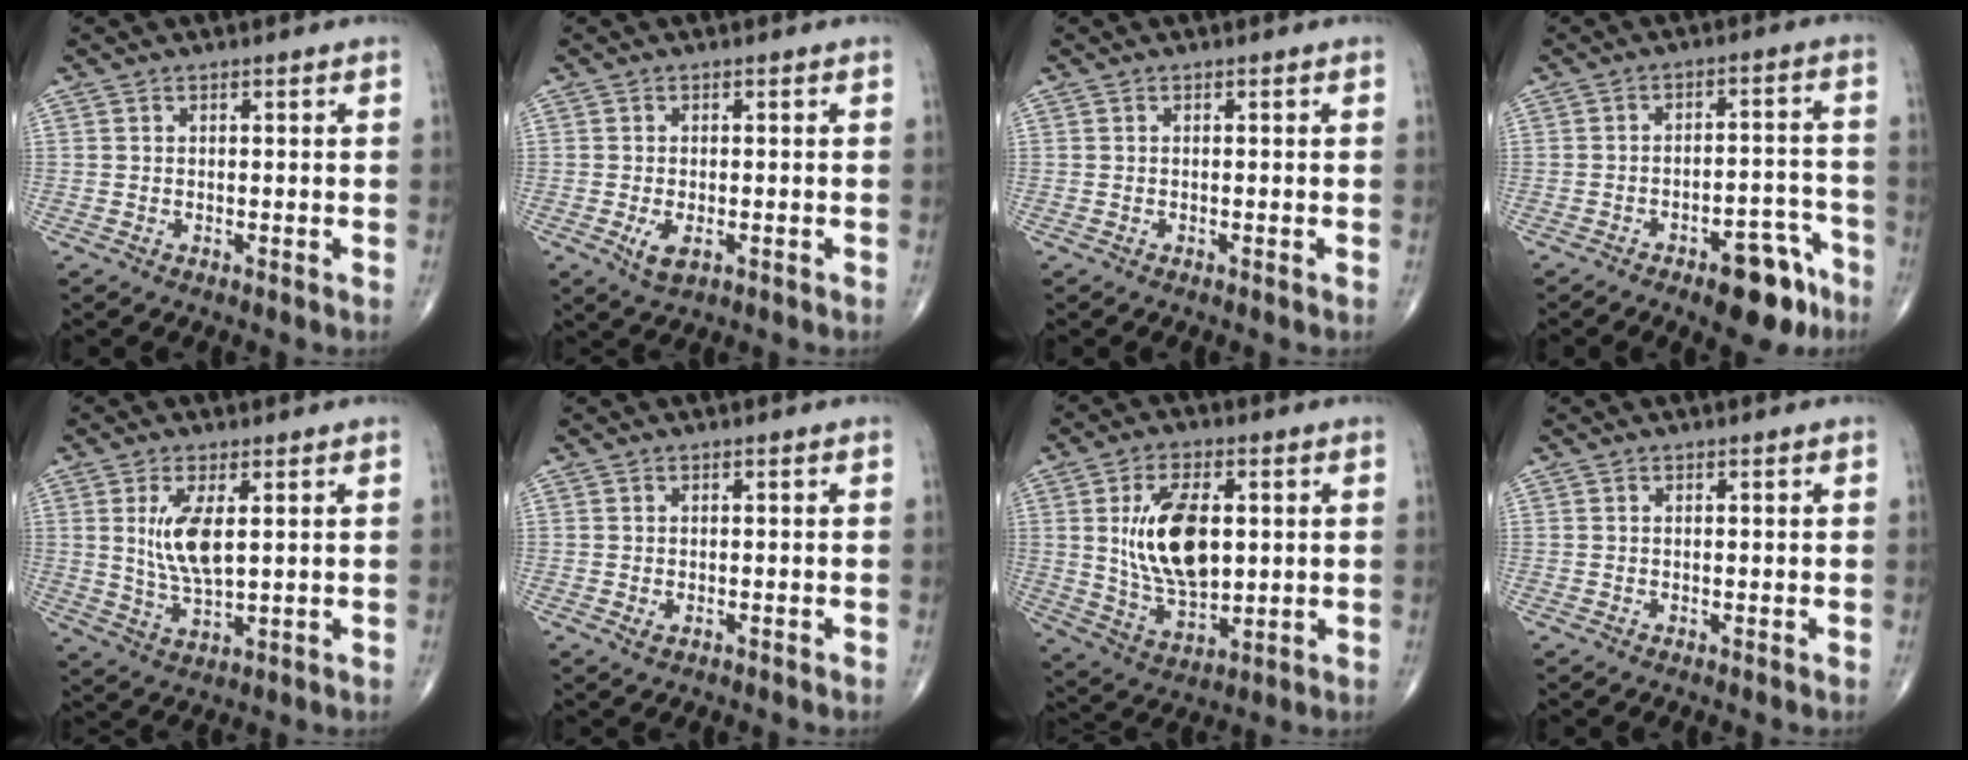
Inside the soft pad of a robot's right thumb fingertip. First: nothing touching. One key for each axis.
{"total": 3.5, "fx": -1.2, "fy": 1.6, "fz": 2.9, "tx": -0.052, "ty": -0.007, "tz": -0.016}
{"total": 0.0}
{"total": 10.6, "fx": -6.6, "fy": 4.3, "fz": 7.2, "tx": -0.072, "ty": 0.052, "tz": -0.087}
{"total": 8.1, "fx": 1.9, "fy": 3.0, "fz": 7.3, "tx": -0.145, "ty": -0.019, "tz": 0.045}
{"total": 1.1, "fx": -0.4, "fy": 0.6, "fz": 0.9, "tx": -0.016, "ty": 0.000, "tz": -0.004}
{"total": 15.2, "fx": 2.2, "fy": 8.2, "fz": 12.7, "tx": -0.213, "ty": -0.012, "tz": 0.049}
{"total": 0.0}